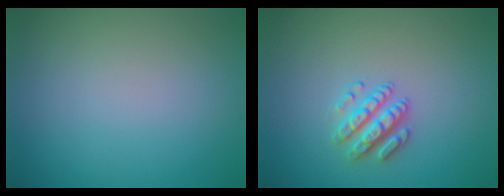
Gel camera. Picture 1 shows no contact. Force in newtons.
{"total": 2.6, "press": 2.5, "slide": 0.7}